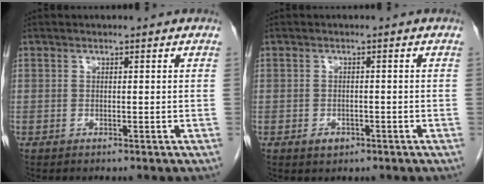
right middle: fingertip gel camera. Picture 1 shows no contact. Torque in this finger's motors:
{"motor_torque": [0.52, -0.29, -0.03, 0.00]}